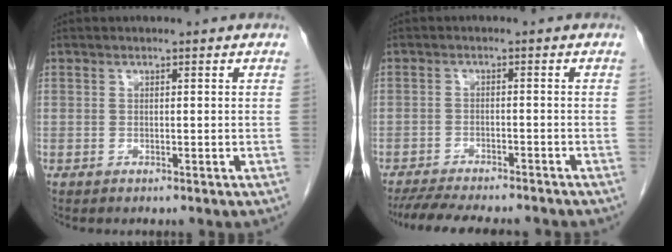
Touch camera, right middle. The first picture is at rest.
{"total": 12.6, "force": [-11.2, 2.4, 5.2], "torque": [-0.086, -0.009, -0.156]}